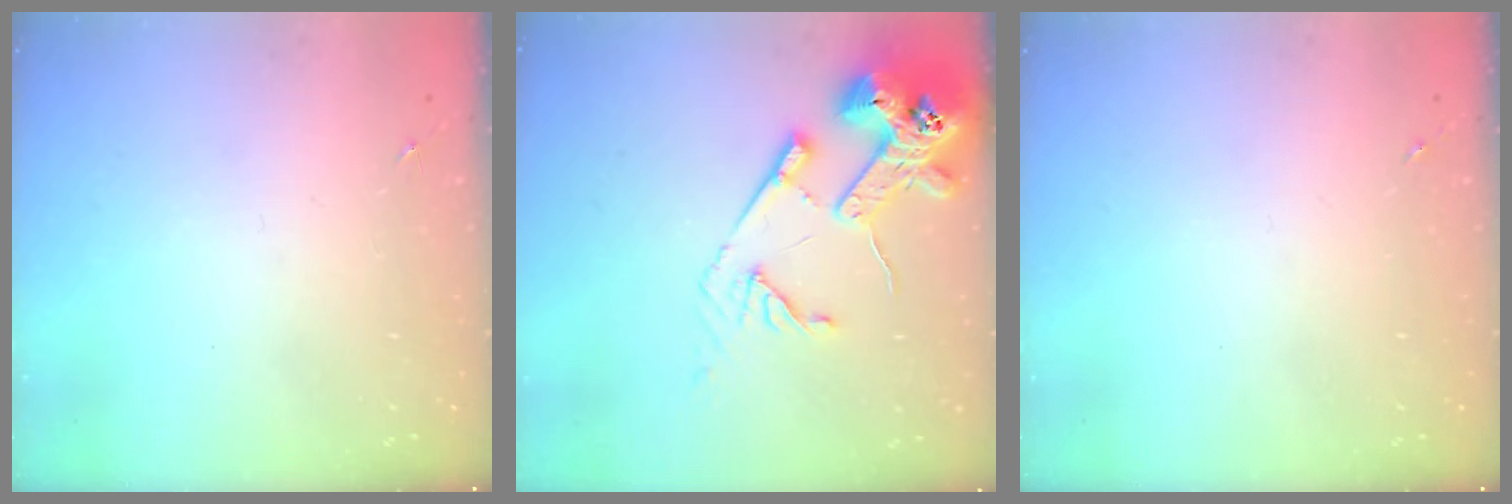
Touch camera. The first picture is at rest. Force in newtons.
{"total": 16.6, "press": 16.5, "slide": 2.0}
{"total": 0.0}